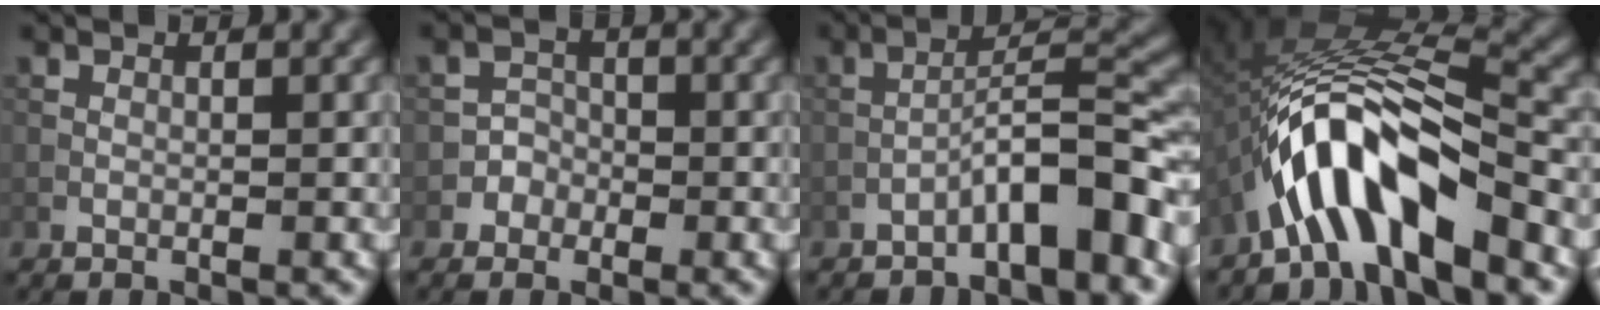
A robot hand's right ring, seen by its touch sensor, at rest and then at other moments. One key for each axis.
{"total": 1.4, "fx": -0.6, "fy": 1.2, "fz": -0.3, "tx": 0.019, "ty": 0.012, "tz": -0.011}
{"total": 6.0, "fx": -3.8, "fy": 0.8, "fz": 4.6, "tx": -0.075, "ty": 0.025, "tz": -0.060}
{"total": 9.3, "fx": -5.2, "fy": 2.7, "fz": 7.3, "tx": -0.123, "ty": 0.016, "tz": -0.092}